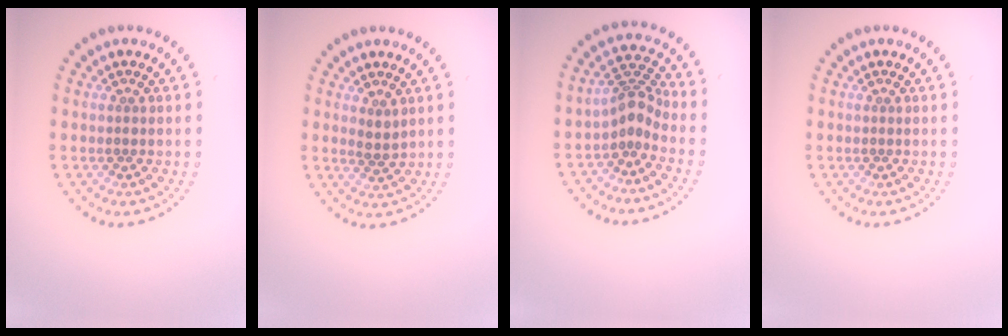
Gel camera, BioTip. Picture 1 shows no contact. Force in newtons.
{"total": 1.4, "press": 1.1, "slide": 0.8}
{"total": 2.7, "press": 1.9, "slide": 2.0}
{"total": 0.0}